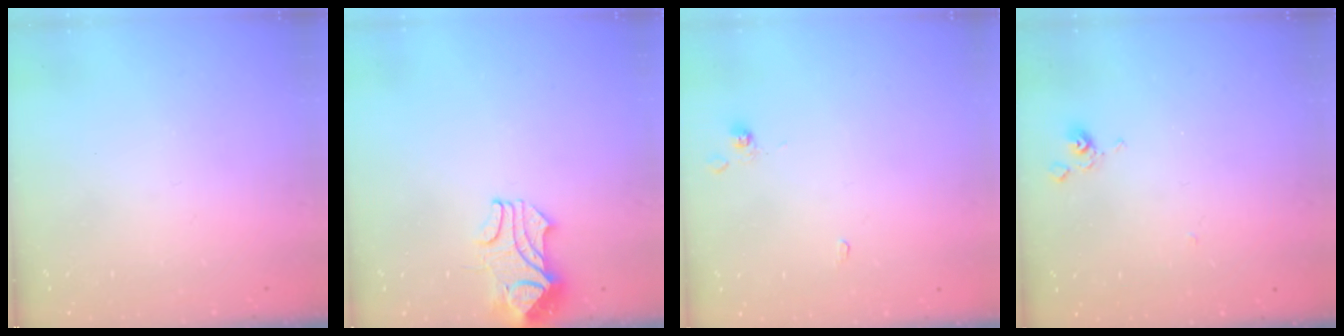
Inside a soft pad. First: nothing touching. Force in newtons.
{"total": 2.3, "press": 2.2, "slide": 0.8}
{"total": 0.0}
{"total": 4.6, "press": 4.5, "slide": 0.4}